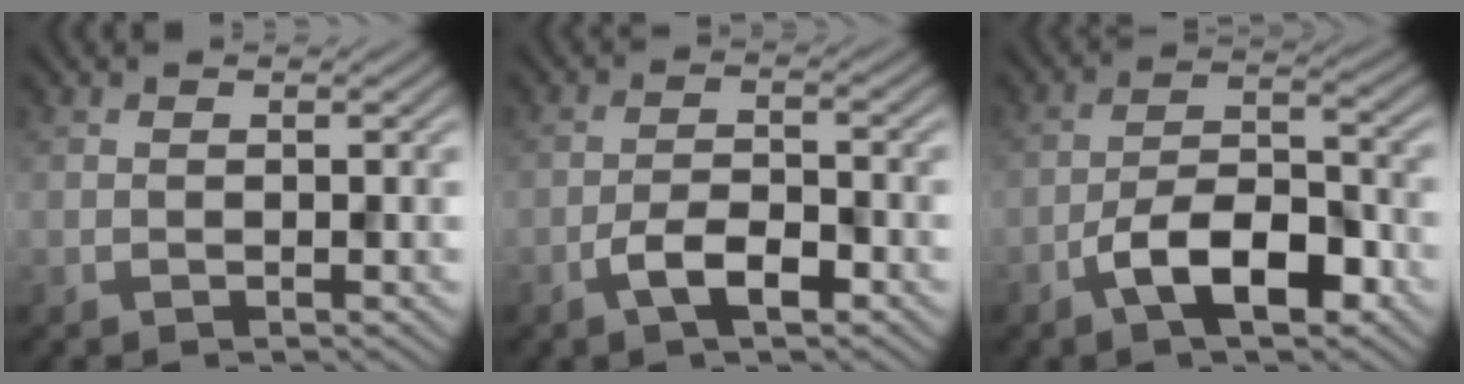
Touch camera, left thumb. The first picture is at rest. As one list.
[{"total": 4.5, "force": [-2.5, 1.7, 3.3], "torque": [-0.063, 0.002, -0.052]}, {"total": 8.5, "force": [-4.5, 3.5, 6.4], "torque": [-0.105, 0.011, -0.090]}]